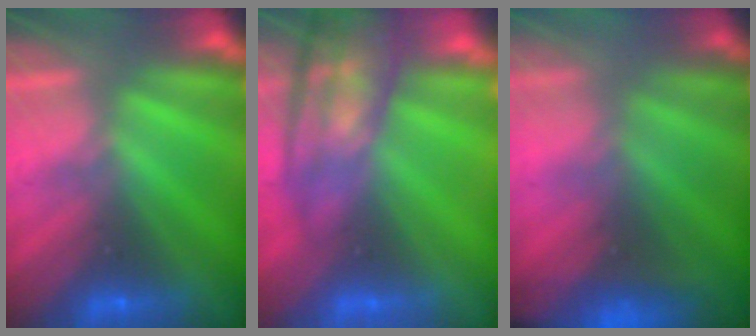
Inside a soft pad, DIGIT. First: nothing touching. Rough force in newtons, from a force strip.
{"total": 7.7}
{"total": 7.0}